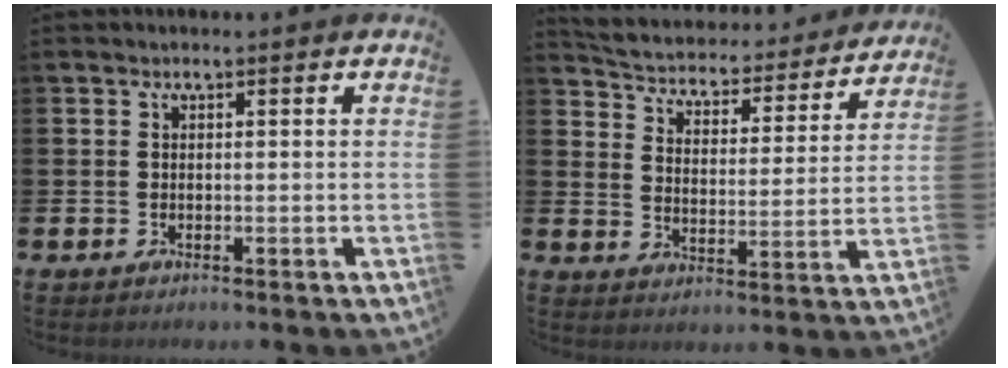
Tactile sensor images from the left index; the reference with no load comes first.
{"total": 4.4, "force": [4.2, 1.1, 0.7], "torque": [-0.039, -0.040, 0.064]}